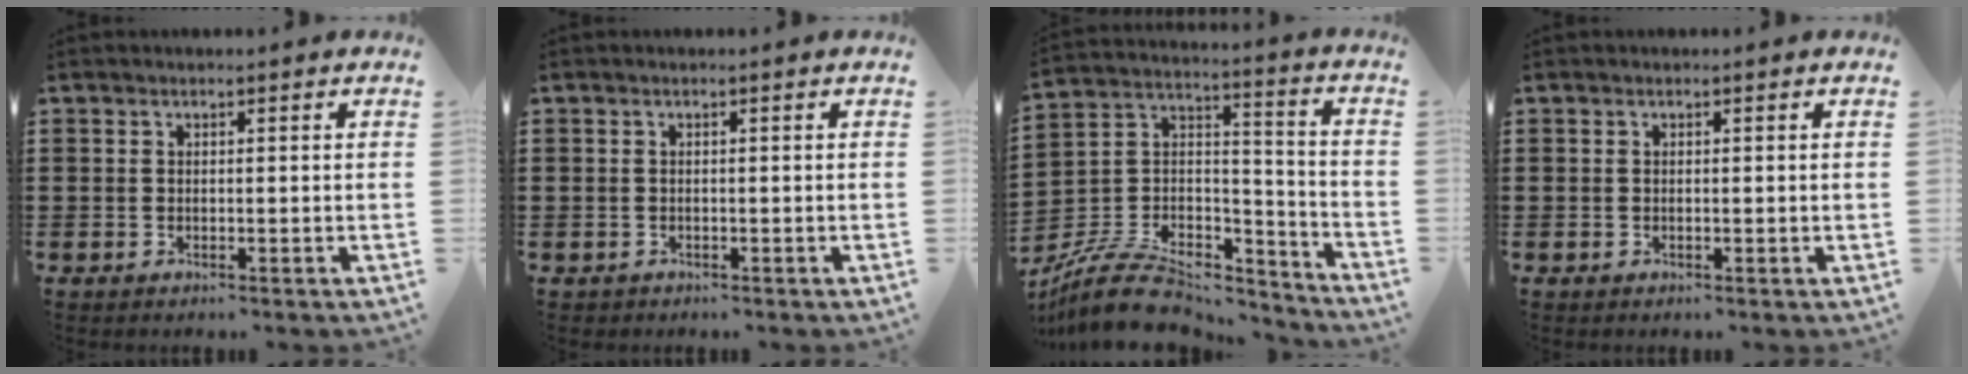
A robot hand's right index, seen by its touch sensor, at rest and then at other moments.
{"total": 0.7, "force": [-0.4, 0.6, -0.1], "torque": [0.000, 0.005, -0.011]}
{"total": 9.4, "force": [-7.4, 4.2, 3.9], "torque": [-0.088, 0.017, -0.142]}
{"total": 0.0}